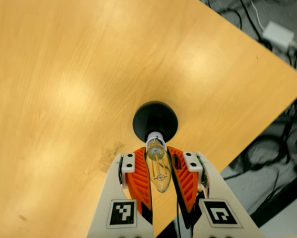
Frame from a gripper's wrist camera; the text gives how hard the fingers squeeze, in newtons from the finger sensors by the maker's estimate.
{"total": 20.3, "left": 19.9, "right": 20.8}